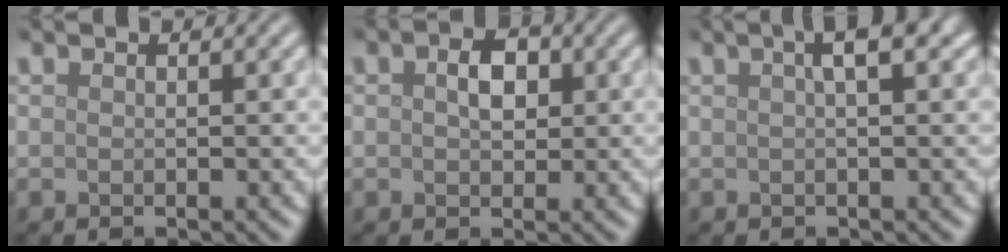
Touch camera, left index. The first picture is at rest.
{"total": 2.7, "force": [0.5, 1.8, 2.0], "torque": [-0.036, 0.003, 0.005]}
{"total": 3.0, "force": [1.1, 0.7, 2.7], "torque": [-0.032, 0.013, 0.014]}